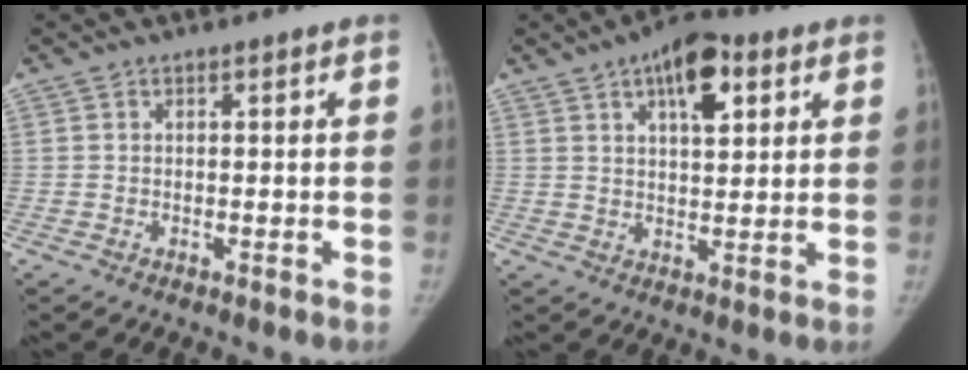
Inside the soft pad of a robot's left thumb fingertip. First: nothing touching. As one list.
[{"total": 10.1, "force": [4.7, 4.8, 7.6], "torque": [-0.089, -0.010, 0.068]}]